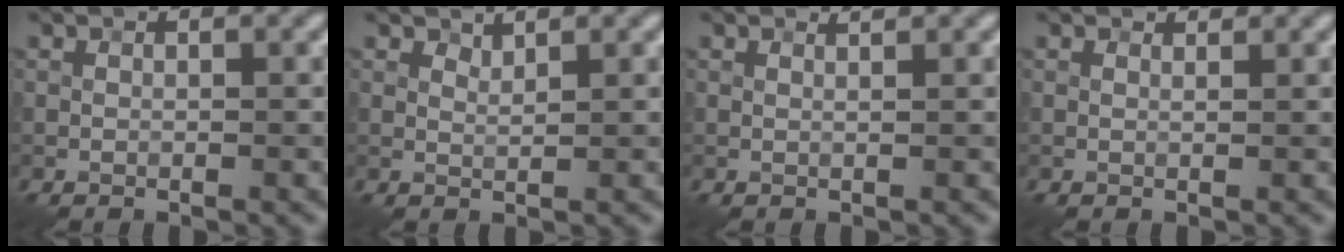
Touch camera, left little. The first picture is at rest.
{"total": 1.1, "force": [1.0, 0.1, 0.4], "torque": [-0.011, -0.001, 0.018]}
{"total": 1.3, "force": [1.0, 0.3, 0.6], "torque": [-0.004, -0.003, 0.002]}
{"total": 1.2, "force": [1.2, 0.2, 0.4], "torque": [-0.012, -0.005, 0.009]}